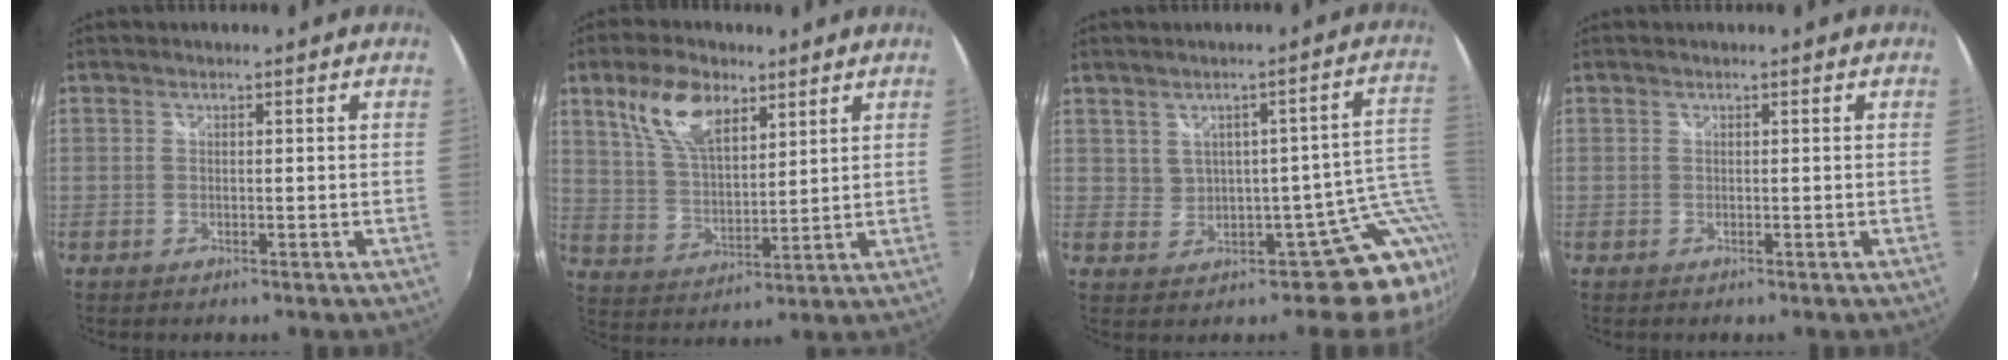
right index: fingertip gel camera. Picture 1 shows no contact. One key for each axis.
{"total": 11.4, "fx": 6.6, "fy": 5.5, "fz": 7.5, "tx": -0.143, "ty": 0.018, "tz": 0.133}
{"total": 8.5, "fx": 1.2, "fy": 5.7, "fz": 6.2, "tx": -0.047, "ty": 0.025, "tz": 0.047}
{"total": 0.0}